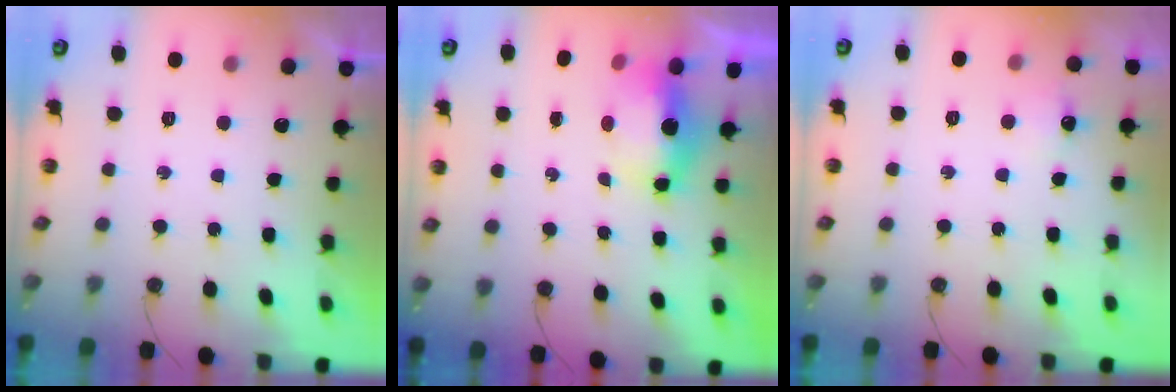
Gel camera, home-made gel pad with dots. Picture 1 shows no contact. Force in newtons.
{"total": 6.6, "press": 6.5, "slide": 1.1}
{"total": 5.0, "press": 4.9, "slide": 0.9}